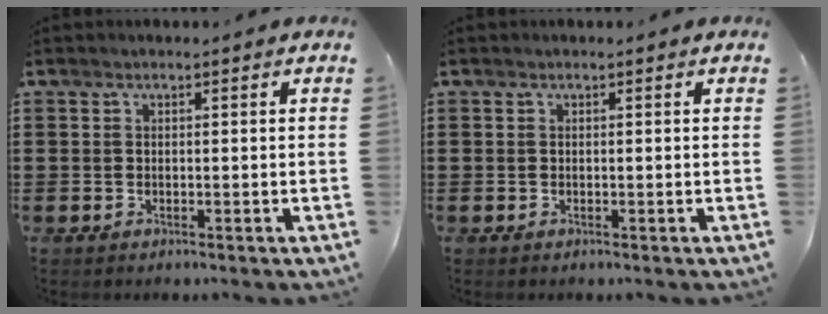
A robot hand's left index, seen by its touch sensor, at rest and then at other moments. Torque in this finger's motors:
{"motor_torque": [-0.05, -0.05, 0.04, -0.01]}